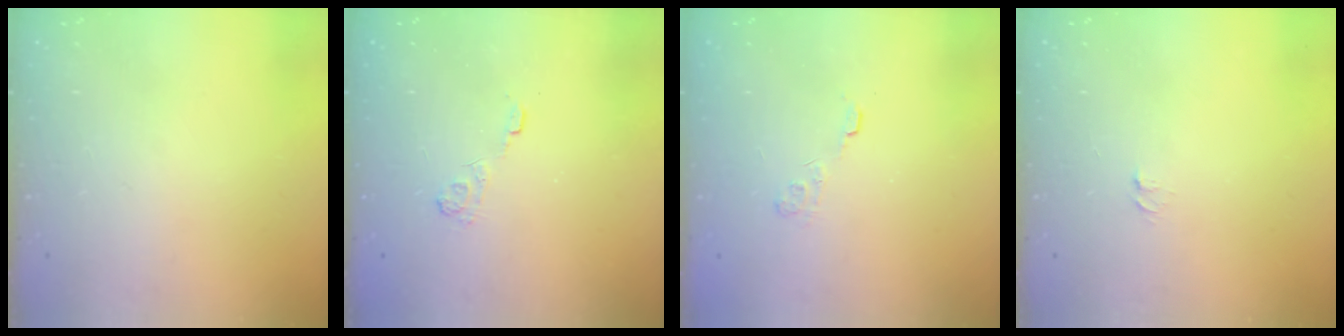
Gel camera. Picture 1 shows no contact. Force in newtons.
{"total": 3.6, "press": 3.2, "slide": 1.6}
{"total": 2.8, "press": 2.4, "slide": 1.5}
{"total": 3.7, "press": 3.7, "slide": 0.3}